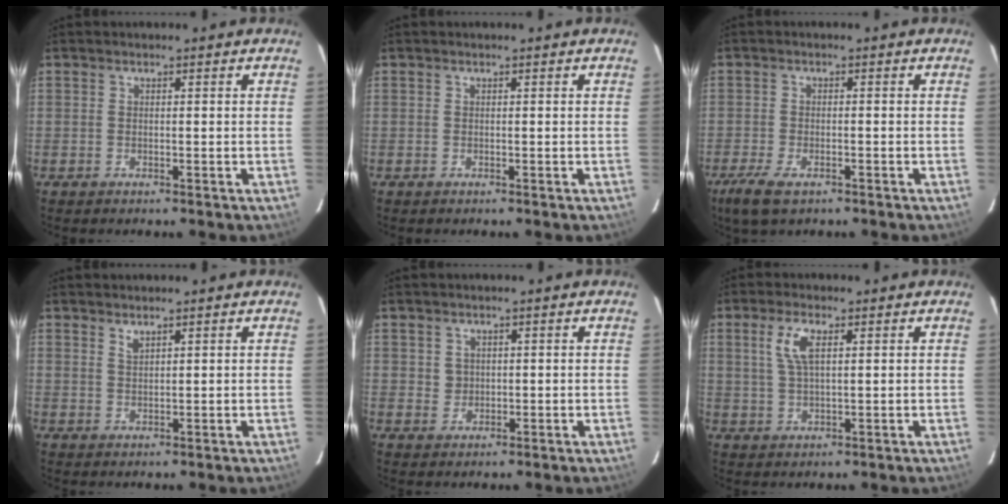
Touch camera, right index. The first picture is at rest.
{"total": 0.0}
{"total": 6.3, "force": [-4.2, 2.3, 4.1], "torque": [-0.106, -0.019, -0.076]}
{"total": 1.3, "force": [1.2, 0.3, 0.6], "torque": [-0.010, 0.000, 0.021]}
{"total": 2.1, "force": [0.5, 2.0, 0.3], "torque": [0.002, 0.006, 0.008]}
{"total": 5.1, "force": [1.8, 1.8, 4.4], "torque": [-0.089, 0.005, 0.037]}